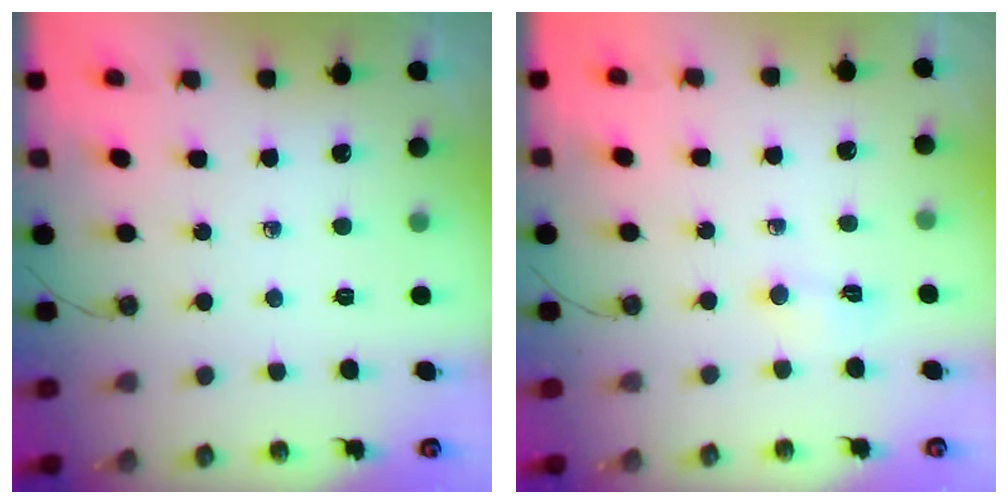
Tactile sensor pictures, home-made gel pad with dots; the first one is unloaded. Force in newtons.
{"total": 3.8, "press": 3.7, "slide": 0.6}